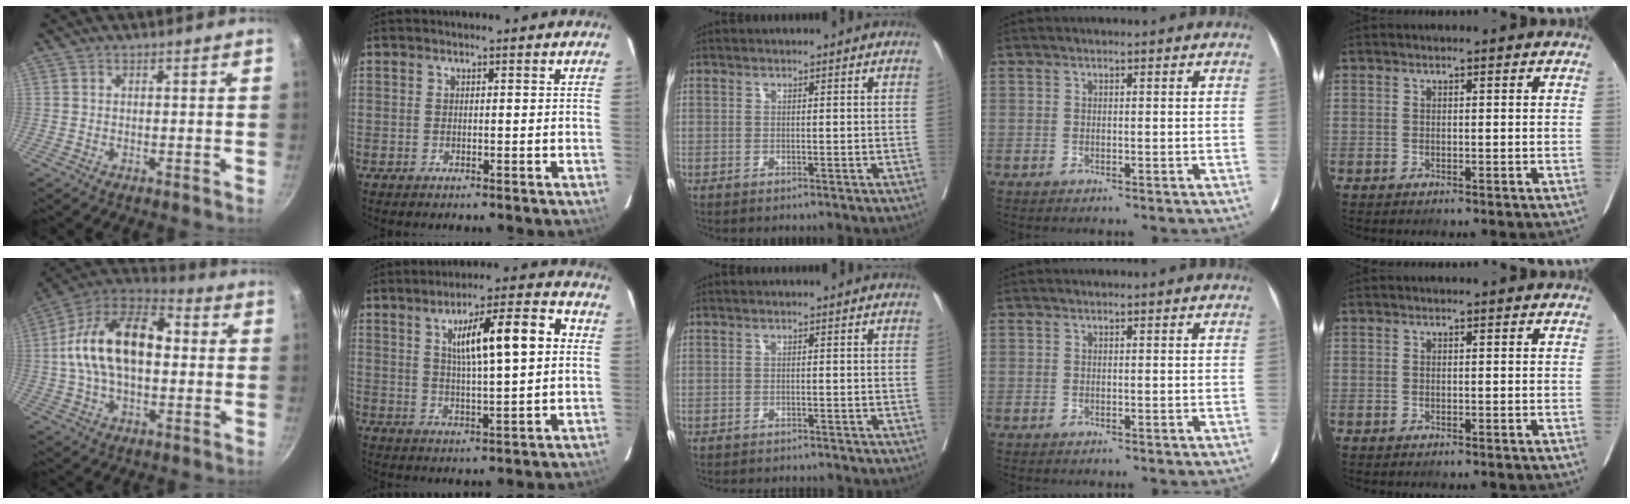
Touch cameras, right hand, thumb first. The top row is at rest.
{"thumb": {"total": 19.9, "force": [1.4, 11.5, 16.2], "torque": [-0.278, 0.034, 0.017]}, "index": {"total": 12.5, "force": [3.3, 1.7, 12.0], "torque": [-0.185, 0.020, 0.052]}, "middle": {"total": 7.0, "force": [-6.6, 1.2, 1.9], "torque": [-0.020, -0.008, -0.082]}}